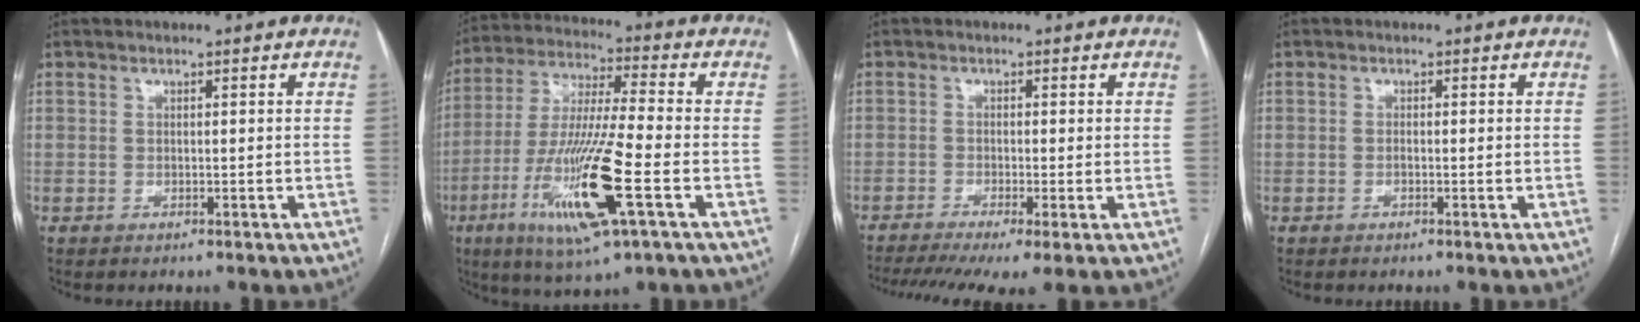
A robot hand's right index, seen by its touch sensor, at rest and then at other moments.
{"total": 17.3, "force": [-6.0, 0.8, 16.2], "torque": [-0.332, -0.025, -0.109]}
{"total": 8.9, "force": [-5.8, 1.4, 6.6], "torque": [-0.112, -0.011, -0.096]}
{"total": 1.1, "force": [-0.3, 0.2, 1.1], "torque": [-0.016, 0.001, -0.004]}